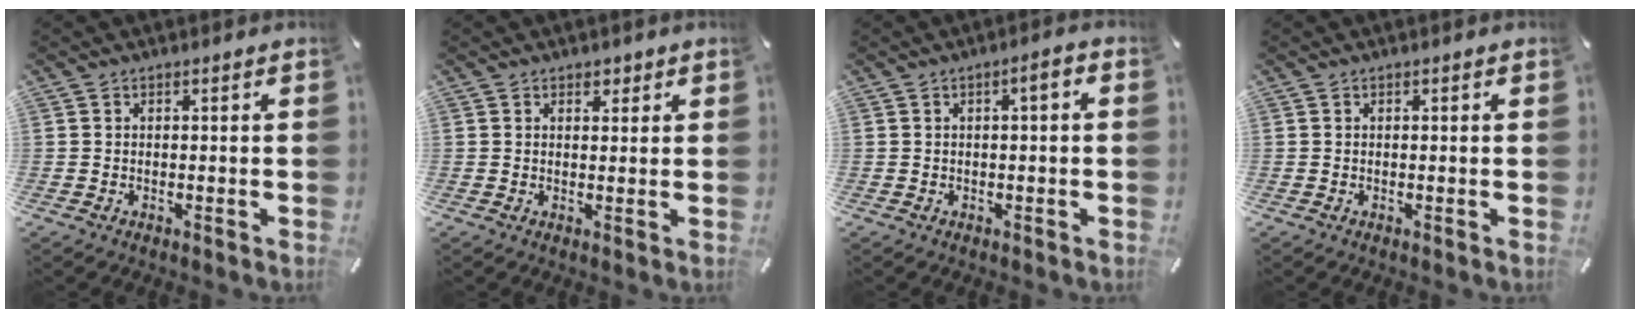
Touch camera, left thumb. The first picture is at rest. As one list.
[{"total": 1.7, "force": [1.0, 1.3, 0.5], "torque": [0.004, -0.003, 0.014]}, {"total": 2.7, "force": [-0.2, 0.7, 2.6], "torque": [-0.048, 0.008, -0.006]}, {"total": 0.0}]